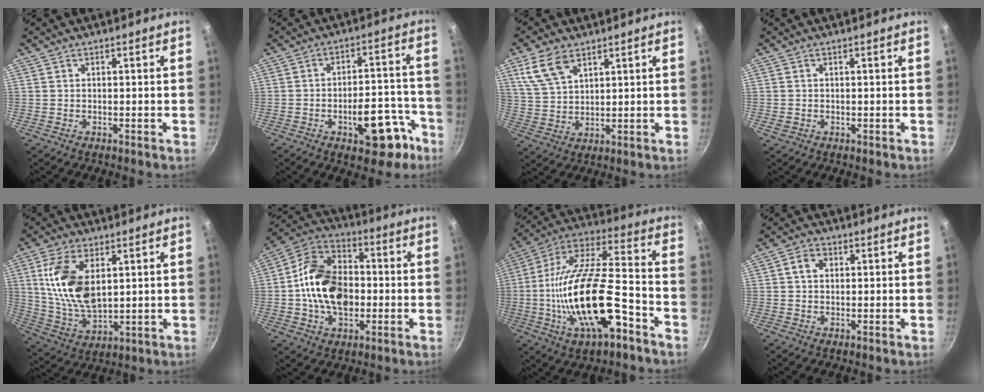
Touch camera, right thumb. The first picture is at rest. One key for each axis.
{"total": 13.5, "fx": -6.6, "fy": 6.5, "fz": 9.8, "tx": -0.082, "ty": 0.059, "tz": -0.081}
{"total": 8.6, "fx": 5.0, "fy": 4.7, "fz": 5.2, "tx": -0.094, "ty": -0.013, "tz": 0.108}
{"total": 0.8, "fx": -0.2, "fy": 0.7, "fz": 0.5, "tx": -0.006, "ty": 0.002, "tz": -0.002}
{"total": 14.5, "fx": 3.7, "fy": 7.9, "fz": 11.6, "tx": -0.215, "ty": -0.020, "tz": 0.081}
{"total": 17.1, "fx": -1.3, "fy": 11.8, "fz": 12.4, "tx": -0.183, "ty": 0.029, "tz": -0.039}
{"total": 24.7, "fx": -7.9, "fy": 9.7, "fz": 21.3, "tx": -0.379, "ty": 0.034, "tz": -0.146}
{"total": 3.2, "fx": 0.6, "fy": 2.5, "fz": 1.9, "tx": -0.025, "ty": 0.007, "tz": 0.006}